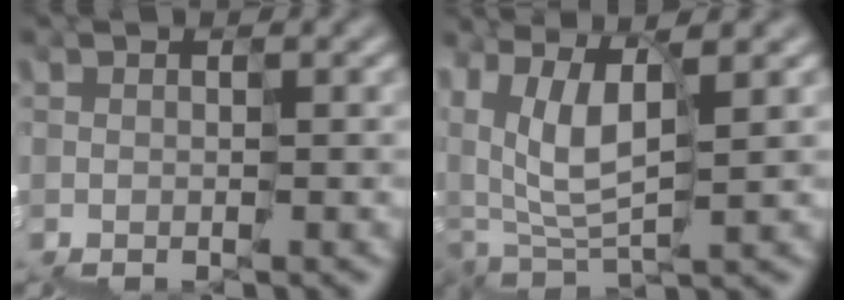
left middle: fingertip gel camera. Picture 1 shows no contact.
{"total": 3.8, "force": [2.7, 1.7, 2.0], "torque": [-0.060, 0.017, 0.050]}